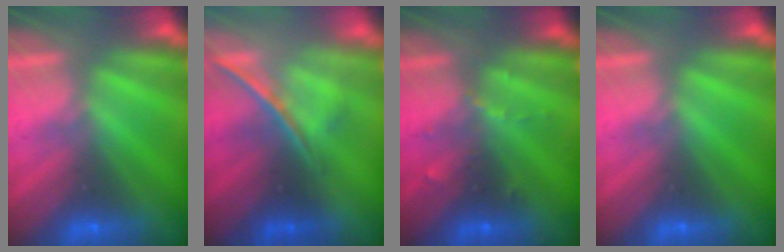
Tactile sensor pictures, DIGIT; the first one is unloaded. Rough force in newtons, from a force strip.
{"total": 1.7}
{"total": 2.8}
{"total": 0.0}